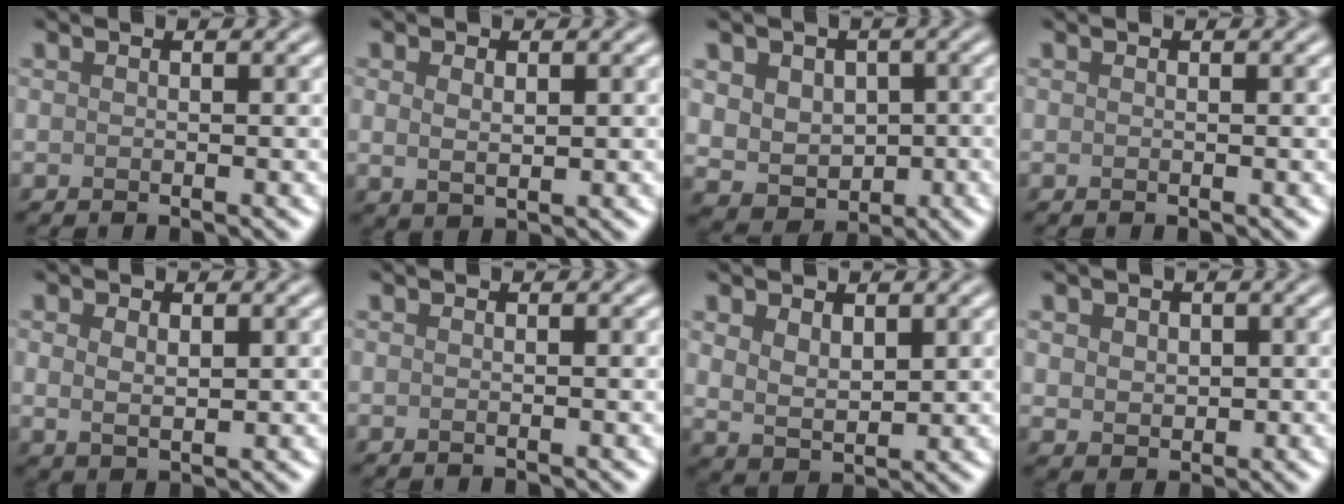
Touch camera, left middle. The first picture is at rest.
{"total": 1.9, "force": [0.5, 1.2, 1.4], "torque": [-0.027, -0.003, 0.012]}
{"total": 6.5, "force": [1.0, 5.4, 3.5], "torque": [-0.055, 0.015, 0.010]}
{"total": 0.0}
{"total": 2.2, "force": [0.6, 1.3, 1.7], "torque": [-0.034, -0.004, 0.016]}
{"total": 0.0}
{"total": 3.5, "force": [1.4, 2.2, 2.3], "torque": [-0.051, -0.008, 0.033]}
{"total": 2.6, "force": [0.7, 2.1, 1.2], "torque": [-0.027, 0.002, 0.010]}